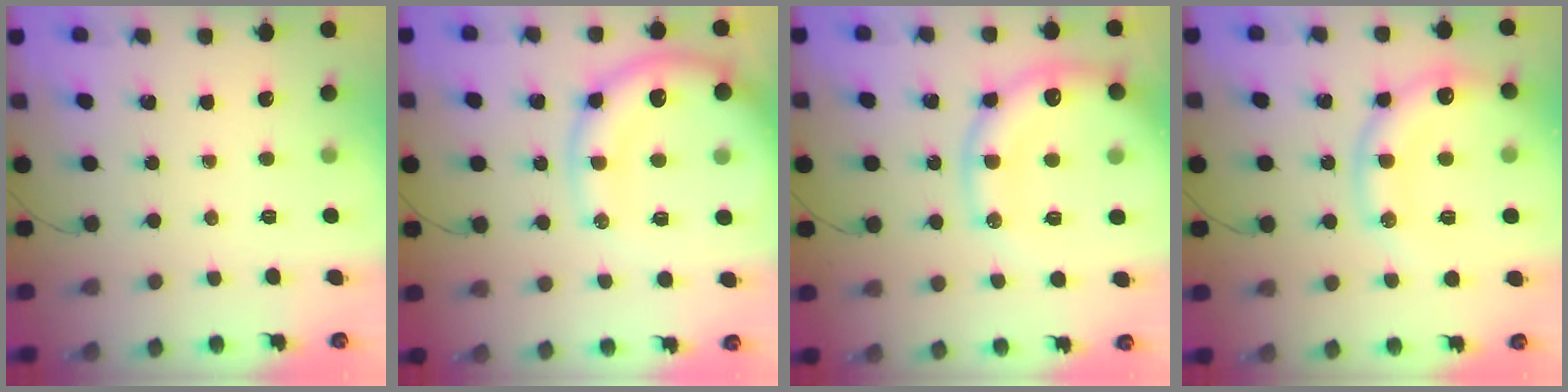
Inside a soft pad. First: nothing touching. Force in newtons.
{"total": 15.1, "press": 14.8, "slide": 3.1}
{"total": 19.1, "press": 18.7, "slide": 3.7}
{"total": 17.0, "press": 16.8, "slide": 2.4}